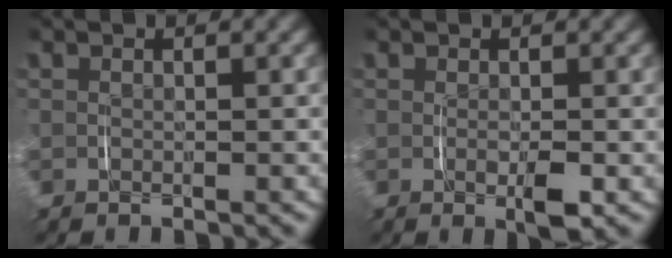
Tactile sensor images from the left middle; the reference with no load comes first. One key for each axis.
{"total": 1.8, "fx": -0.4, "fy": 0.4, "fz": 1.7, "tx": -0.029, "ty": -0.006, "tz": -0.004}